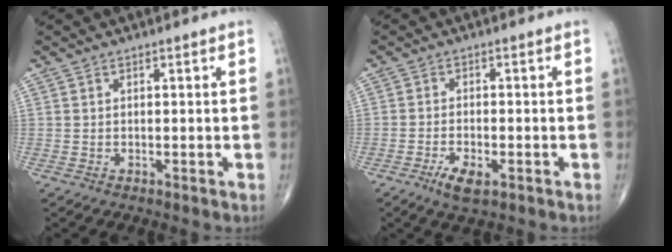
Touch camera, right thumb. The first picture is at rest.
{"total": 4.6, "force": [-2.4, 1.7, 3.6], "torque": [-0.069, 0.002, -0.040]}